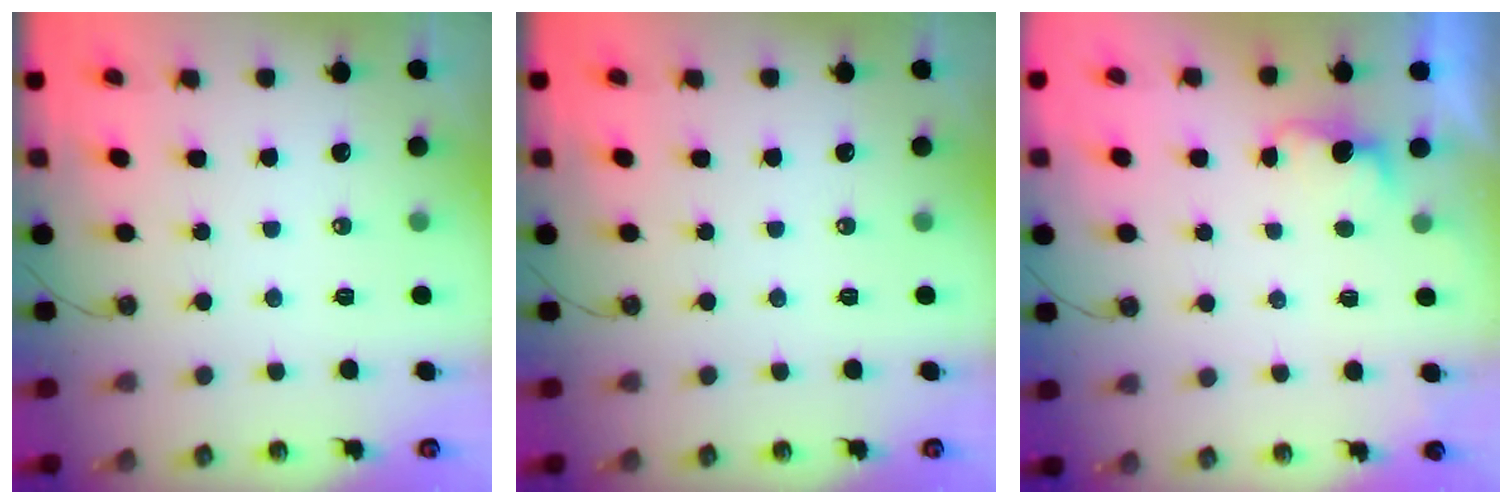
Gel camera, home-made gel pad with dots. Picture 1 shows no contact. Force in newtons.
{"total": 0.0}
{"total": 2.1, "press": 2.0, "slide": 0.9}